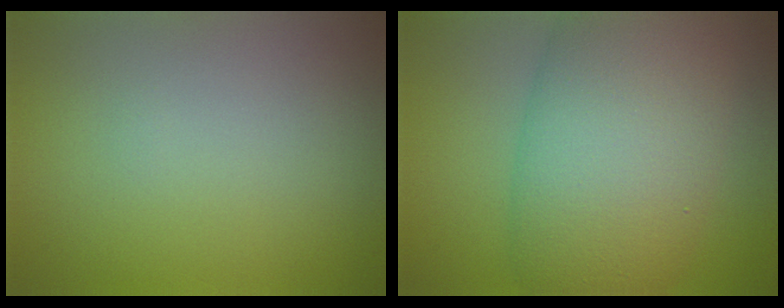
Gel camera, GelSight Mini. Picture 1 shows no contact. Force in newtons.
{"total": 11.6, "press": 11.6, "slide": 0.8}